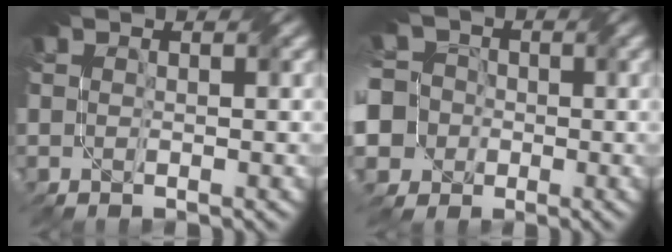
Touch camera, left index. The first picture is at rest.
{"total": 12.1, "force": [-4.0, 10.8, 3.9], "torque": [-0.108, -0.008, -0.104]}